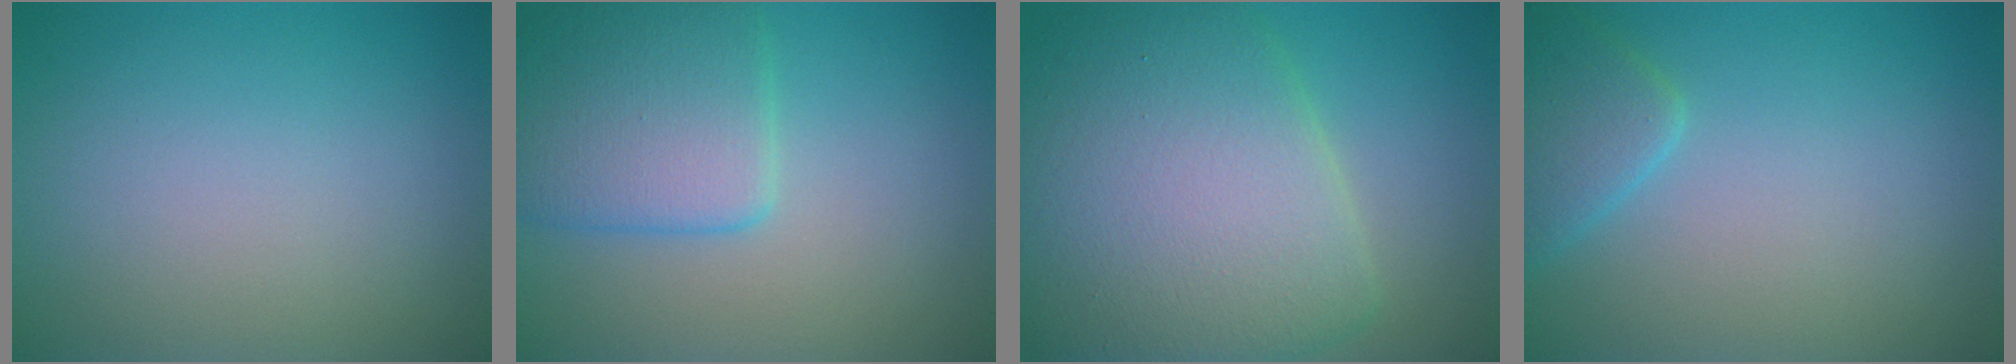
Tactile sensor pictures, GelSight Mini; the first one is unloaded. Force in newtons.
{"total": 5.3, "press": 5.3, "slide": 0.3}
{"total": 11.8, "press": 11.8, "slide": 0.6}
{"total": 2.7, "press": 2.7, "slide": 0.2}